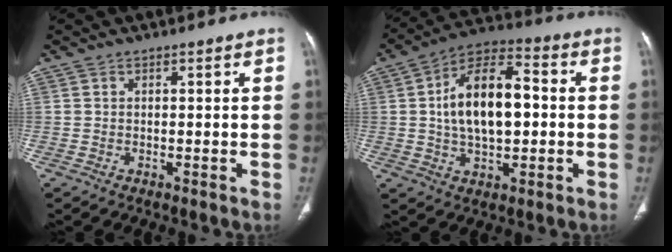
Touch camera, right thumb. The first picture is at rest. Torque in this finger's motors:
{"motor_torque": [-0.26, 0.82, 0.50, 0.37, 0.36]}